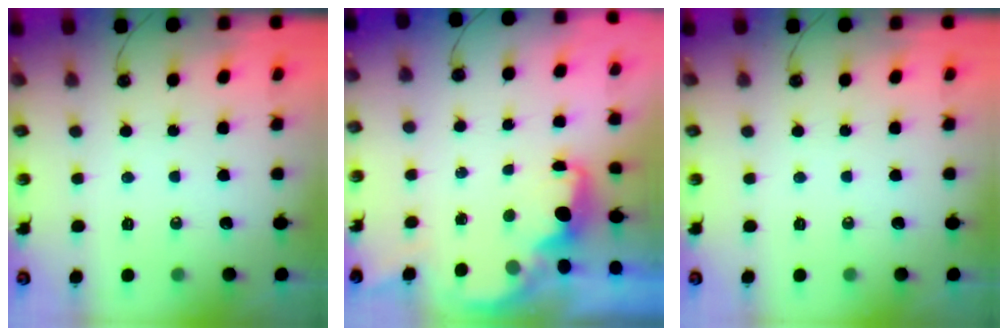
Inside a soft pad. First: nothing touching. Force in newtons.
{"total": 2.1, "press": 2.0, "slide": 0.7}
{"total": 0.0}